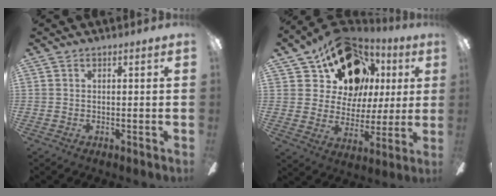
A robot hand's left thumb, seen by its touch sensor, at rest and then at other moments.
{"total": 18.1, "force": [10.3, 12.6, 7.8], "torque": [-0.141, -0.040, 0.197]}